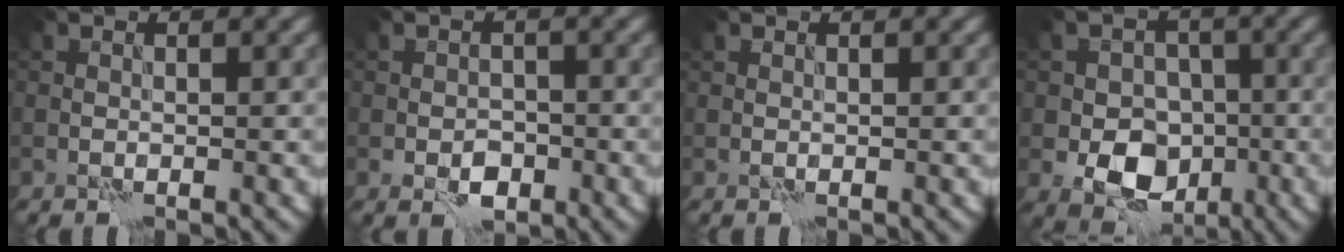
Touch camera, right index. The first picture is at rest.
{"total": 2.4, "force": [-1.0, 1.7, 1.3], "torque": [-0.019, -0.001, -0.018]}
{"total": 0.0}
{"total": 7.4, "force": [-2.1, 5.8, 4.2], "torque": [-0.042, -0.005, -0.045]}